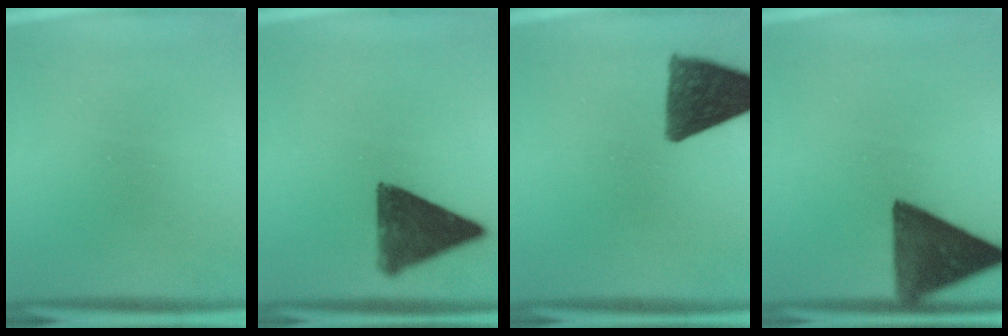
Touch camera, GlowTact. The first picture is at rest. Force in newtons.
{"total": 11.1}
{"total": 10.8}
{"total": 14.1}